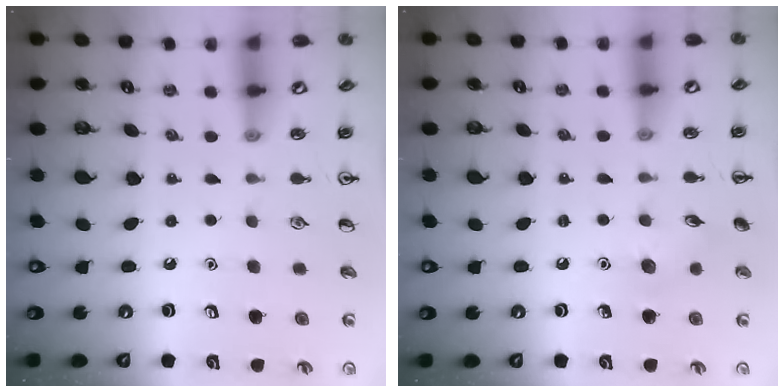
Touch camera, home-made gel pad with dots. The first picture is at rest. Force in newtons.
{"total": 5.5, "press": 5.4, "slide": 1.3}